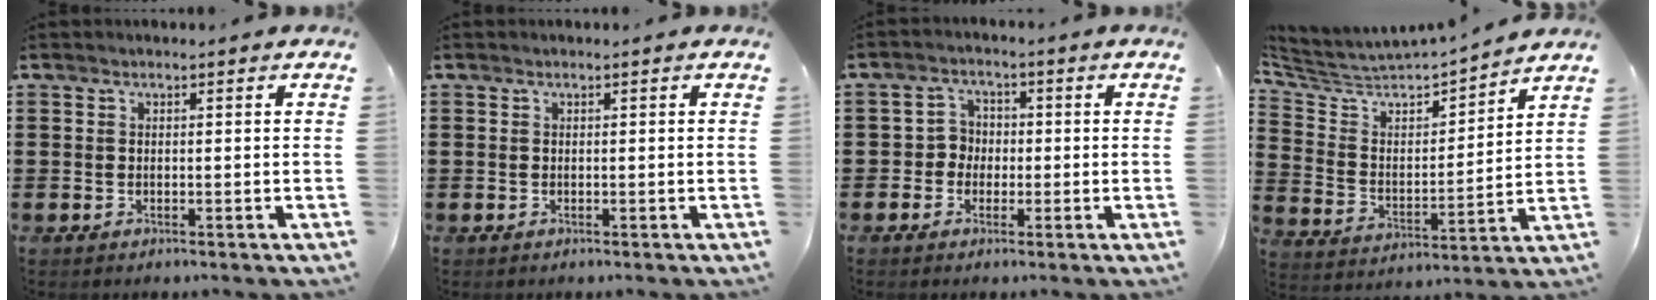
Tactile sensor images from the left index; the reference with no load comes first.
{"total": 0.0}
{"total": 3.3, "force": [-0.9, 3.0, 0.9], "torque": [-0.030, 0.010, -0.023]}
{"total": 4.5, "force": [4.1, 1.4, 1.3], "torque": [-0.053, -0.036, 0.063]}